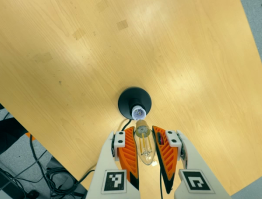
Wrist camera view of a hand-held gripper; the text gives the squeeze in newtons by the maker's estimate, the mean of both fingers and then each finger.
{"total": 20.4, "left": 22.0, "right": 18.7}